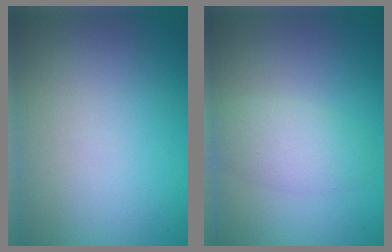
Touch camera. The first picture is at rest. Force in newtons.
{"total": 2.9, "press": 2.9, "slide": 0.1}